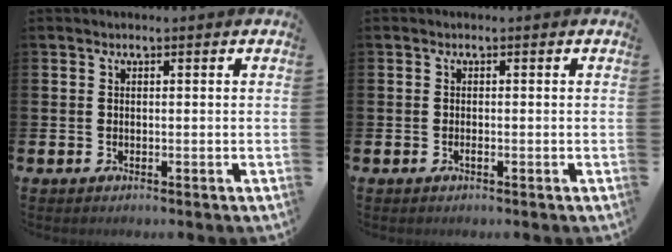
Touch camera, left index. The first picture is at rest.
{"total": 0.0}